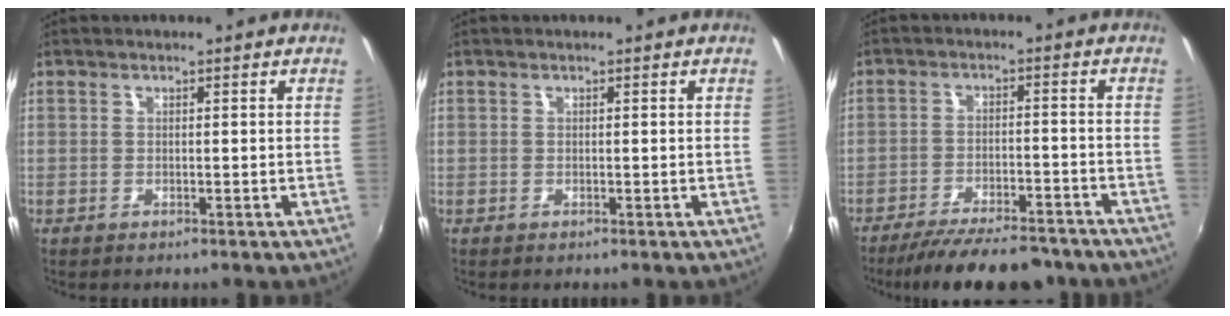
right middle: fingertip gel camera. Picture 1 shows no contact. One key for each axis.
{"total": 0.0}
{"total": 15.3, "fx": -13.0, "fy": 3.9, "fz": 7.0, "tx": -0.140, "ty": -0.014, "tz": -0.186}